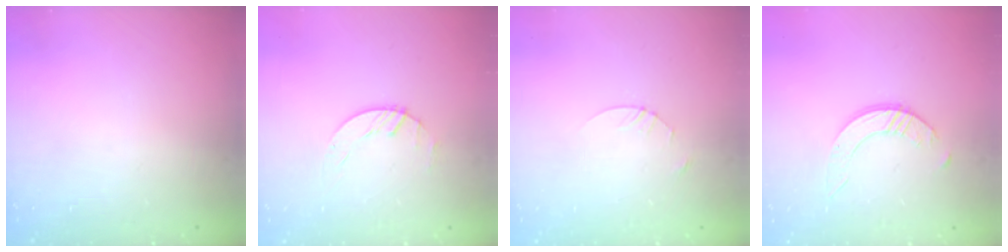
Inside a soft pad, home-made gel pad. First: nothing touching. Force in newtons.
{"total": 0.6, "press": 0.6, "slide": 0.2}
{"total": 2.5, "press": 2.5, "slide": 0.3}
{"total": 4.5, "press": 4.5, "slide": 0.3}